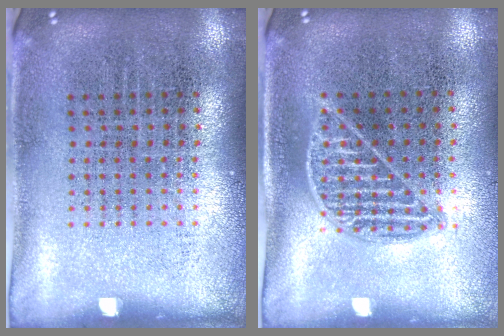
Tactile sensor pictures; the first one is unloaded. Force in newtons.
{"total": 0.9, "press": 0.9, "slide": 0.3}